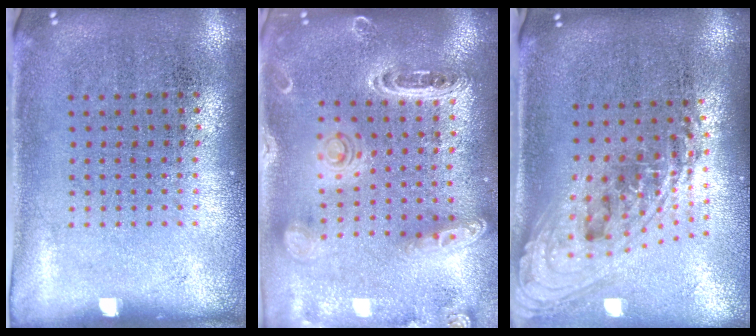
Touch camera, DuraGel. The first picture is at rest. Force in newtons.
{"total": 1.9, "press": 1.9, "slide": 0.4}
{"total": 2.4, "press": 1.7, "slide": 1.7}